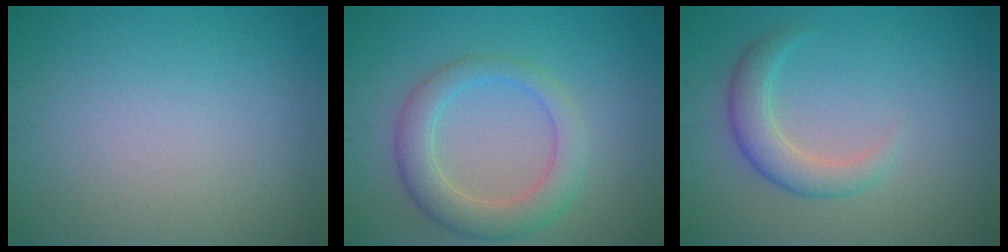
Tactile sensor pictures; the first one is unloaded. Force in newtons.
{"total": 4.4, "press": 4.4, "slide": 0.4}
{"total": 3.1, "press": 3.1, "slide": 0.1}